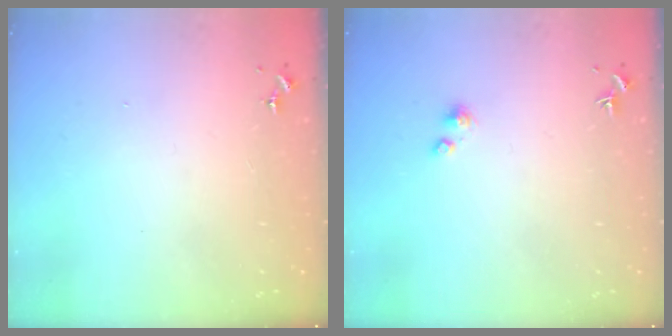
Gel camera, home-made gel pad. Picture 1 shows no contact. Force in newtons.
{"total": 2.2, "press": 2.2, "slide": 0.2}